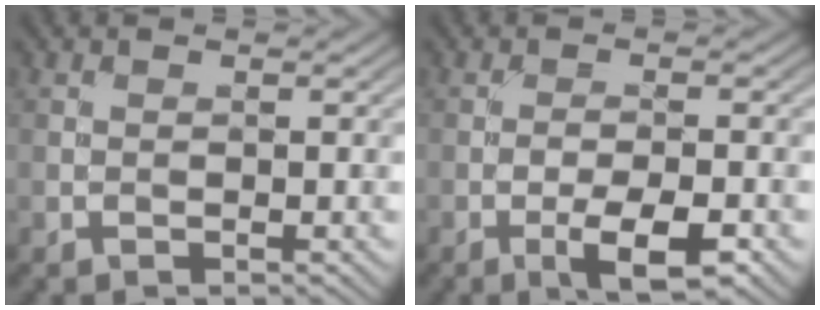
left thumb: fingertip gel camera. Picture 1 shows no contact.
{"total": 4.8, "force": [-2.4, 1.2, 4.0], "torque": [-0.071, 0.004, -0.039]}